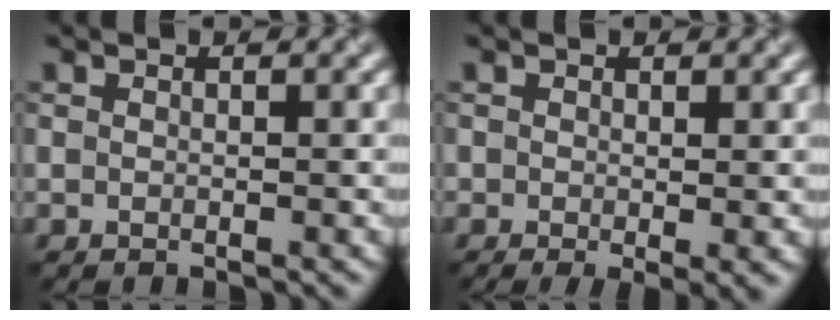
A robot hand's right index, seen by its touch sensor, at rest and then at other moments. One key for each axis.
{"total": 2.3, "fx": -0.3, "fy": 0.8, "fz": 2.1, "tx": -0.034, "ty": -0.010, "tz": -0.004}